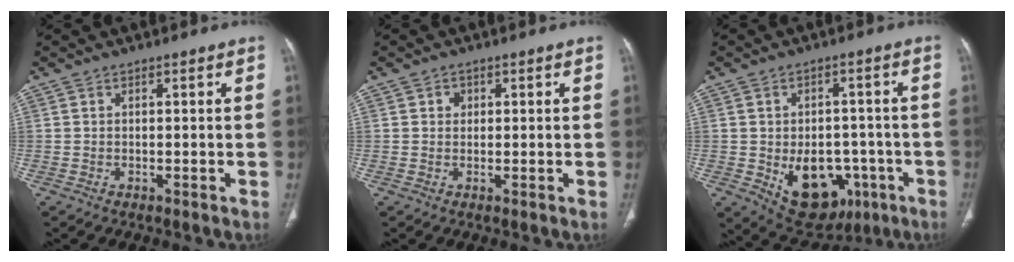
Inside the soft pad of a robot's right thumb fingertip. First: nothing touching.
{"total": 1.6, "force": [0.5, 1.4, 0.5], "torque": [0.000, 0.001, 0.004]}
{"total": 14.8, "force": [-4.9, 10.0, 9.8], "torque": [-0.105, 0.019, -0.049]}